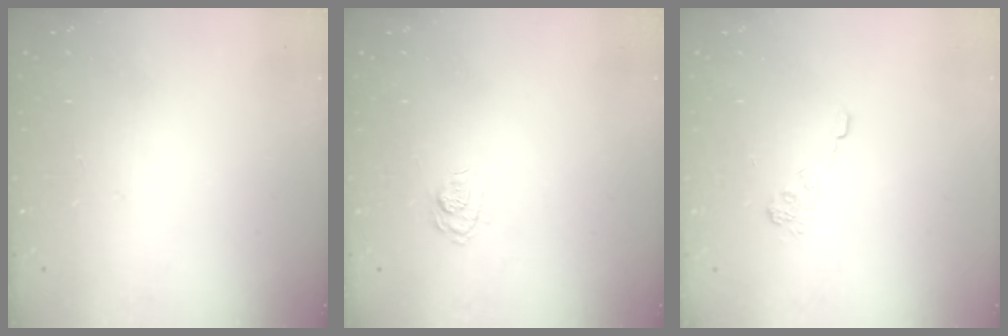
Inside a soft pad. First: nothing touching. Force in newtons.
{"total": 7.6, "press": 7.5, "slide": 1.4}
{"total": 5.5, "press": 5.3, "slide": 1.3}